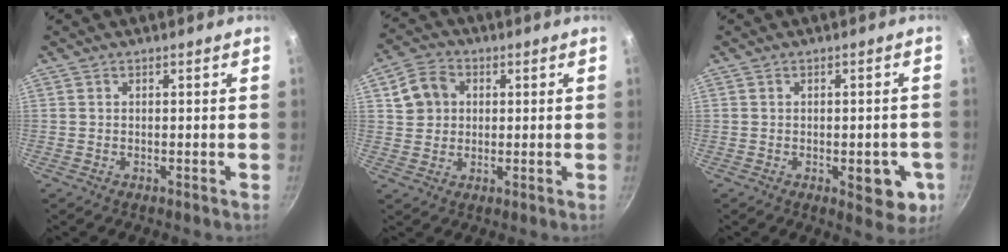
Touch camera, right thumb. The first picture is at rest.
{"total": 7.4, "force": [1.8, 6.3, 3.4], "torque": [-0.038, 0.012, 0.024]}
{"total": 7.7, "force": [-2.1, 3.8, 6.4], "torque": [-0.048, 0.006, -0.022]}